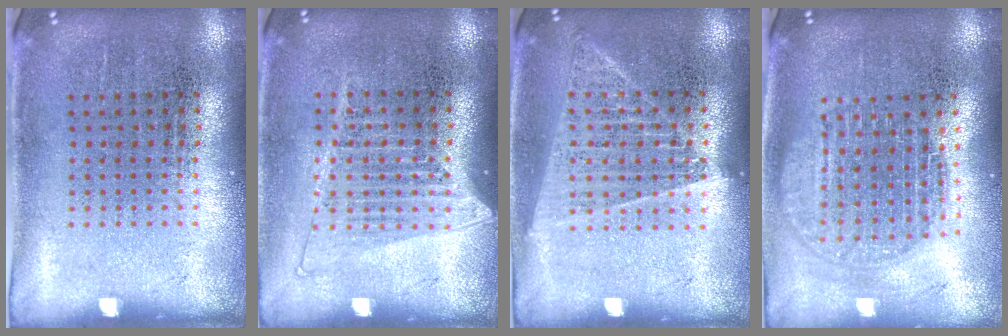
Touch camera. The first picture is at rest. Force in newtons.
{"total": 1.3, "press": 1.2, "slide": 0.6}
{"total": 1.4, "press": 1.3, "slide": 0.4}
{"total": 1.8, "press": 1.6, "slide": 0.9}